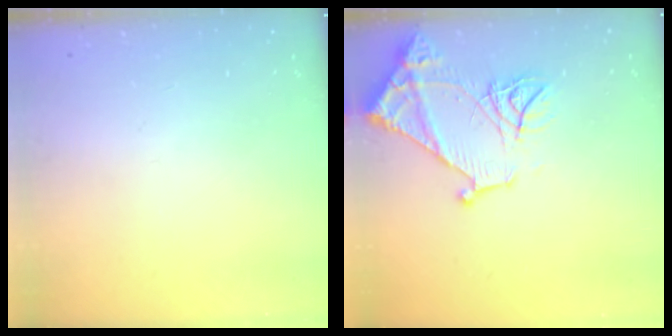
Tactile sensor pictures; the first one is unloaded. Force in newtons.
{"total": 13.5, "press": 13.4, "slide": 1.3}